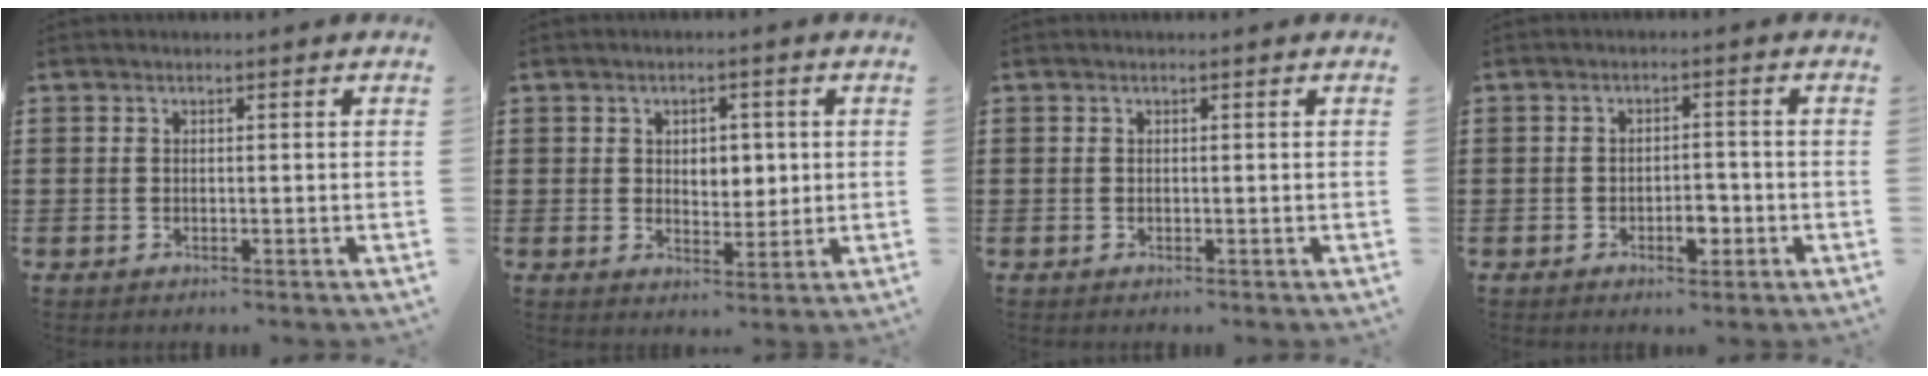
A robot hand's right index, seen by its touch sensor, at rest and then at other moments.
{"total": 3.8, "force": [0.7, 2.8, 2.6], "torque": [-0.042, 0.005, 0.007]}
{"total": 0.0}
{"total": 3.6, "force": [-1.5, 1.8, 2.8], "torque": [-0.049, 0.005, -0.026]}